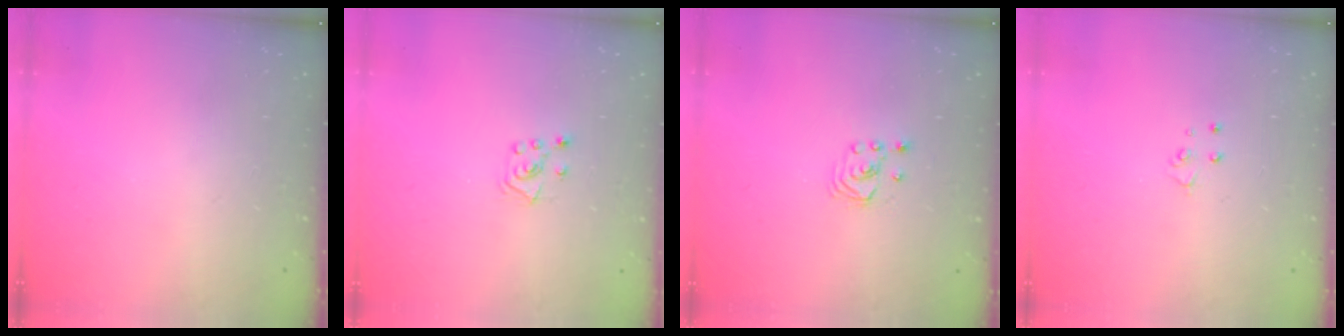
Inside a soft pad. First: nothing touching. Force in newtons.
{"total": 4.6, "press": 4.6, "slide": 0.5}
{"total": 1.9, "press": 1.9, "slide": 0.2}
{"total": 3.2, "press": 3.2, "slide": 0.3}